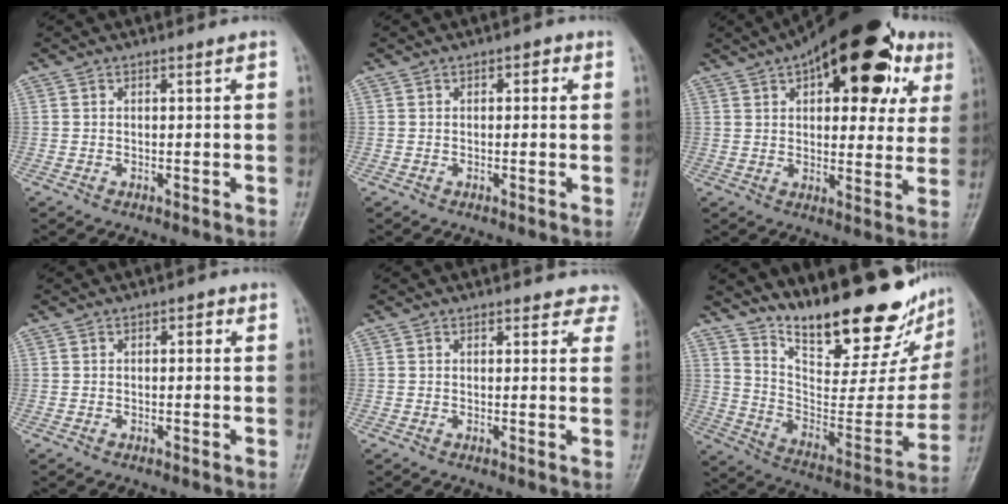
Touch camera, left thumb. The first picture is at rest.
{"total": 1.7, "force": [0.4, 1.1, 1.2], "torque": [-0.001, 0.005, -0.001]}
{"total": 24.4, "force": [10.8, 11.1, 18.8], "torque": [-0.236, 0.009, 0.150]}
{"total": 1.3, "force": [0.2, 0.9, 0.9], "torque": [0.000, 0.005, -0.004]}
{"total": 4.7, "force": [4.2, 2.0, 0.2], "torque": [0.041, -0.017, 0.022]}
{"total": 28.1, "force": [20.5, 8.5, 17.3], "torque": [-0.230, -0.104, 0.309]}